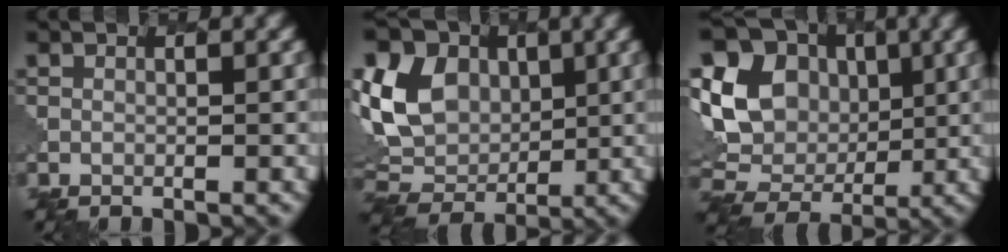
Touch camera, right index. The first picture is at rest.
{"total": 12.0, "force": [3.4, 9.1, 7.1], "torque": [-0.152, 0.035, 0.048]}
{"total": 11.6, "force": [2.2, 9.6, 6.2], "torque": [-0.128, 0.015, 0.025]}